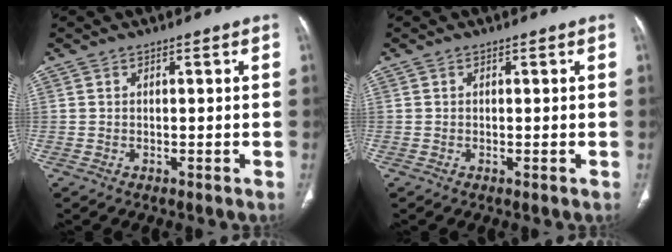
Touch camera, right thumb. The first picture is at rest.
{"total": 0.0}